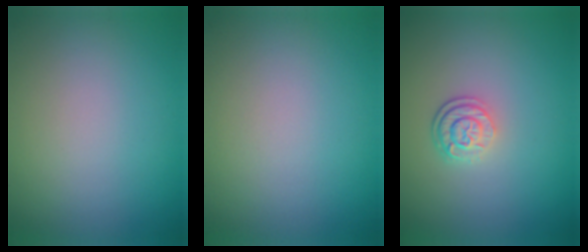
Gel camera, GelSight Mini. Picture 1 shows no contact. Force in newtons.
{"total": 0.0}
{"total": 2.6, "press": 2.0, "slide": 1.6}